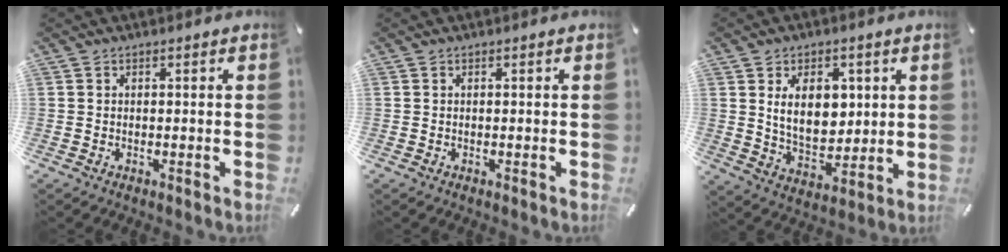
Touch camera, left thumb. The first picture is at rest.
{"total": 0.0}
{"total": 11.2, "force": [3.0, 7.6, 7.7], "torque": [-0.134, -0.004, 0.052]}